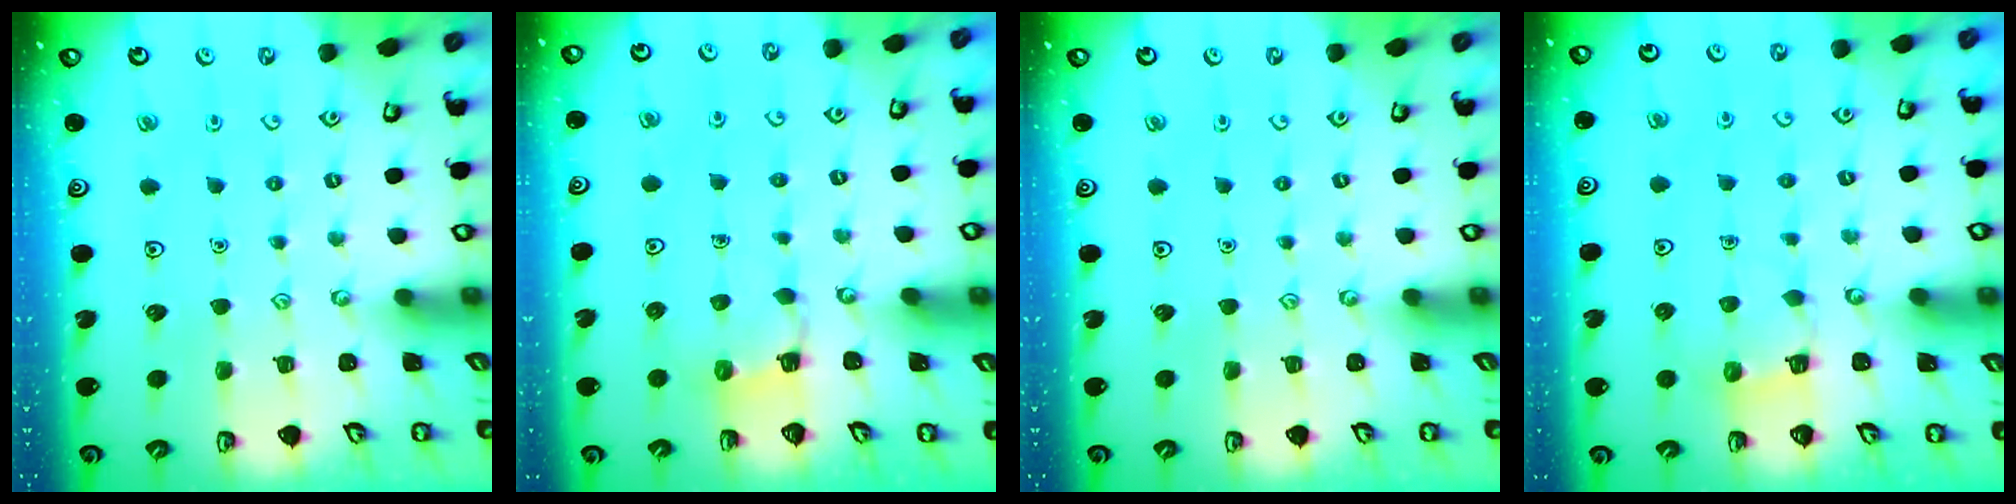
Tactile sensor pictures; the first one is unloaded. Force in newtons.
{"total": 2.1, "press": 2.0, "slide": 0.5}
{"total": 0.0}
{"total": 5.4, "press": 5.4, "slide": 0.4}